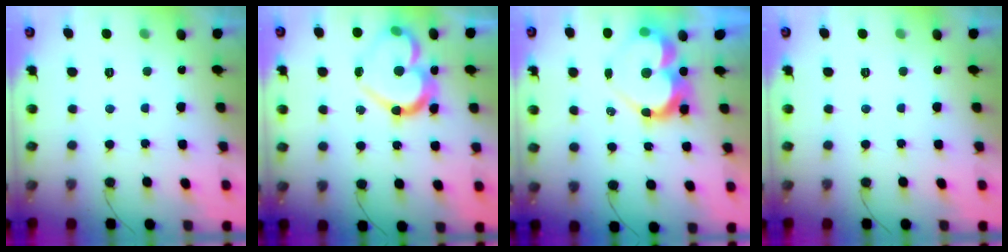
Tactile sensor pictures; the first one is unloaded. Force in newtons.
{"total": 17.8, "press": 17.7, "slide": 1.7}
{"total": 13.0, "press": 12.9, "slide": 1.0}
{"total": 0.0}